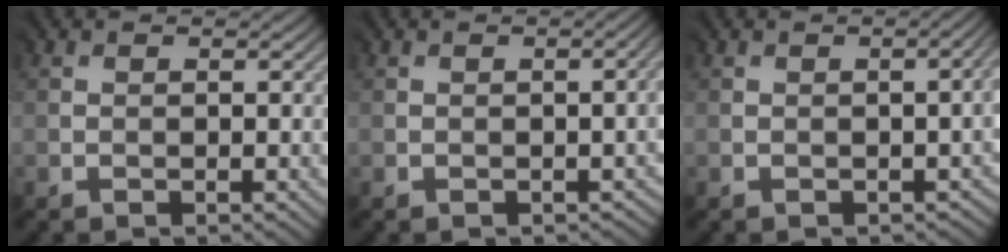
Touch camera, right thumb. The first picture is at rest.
{"total": 1.3, "force": [-0.3, 0.3, 1.2], "torque": [-0.010, 0.002, -0.004]}
{"total": 2.1, "force": [-0.4, 0.7, 2.0], "torque": [-0.013, 0.000, -0.002]}